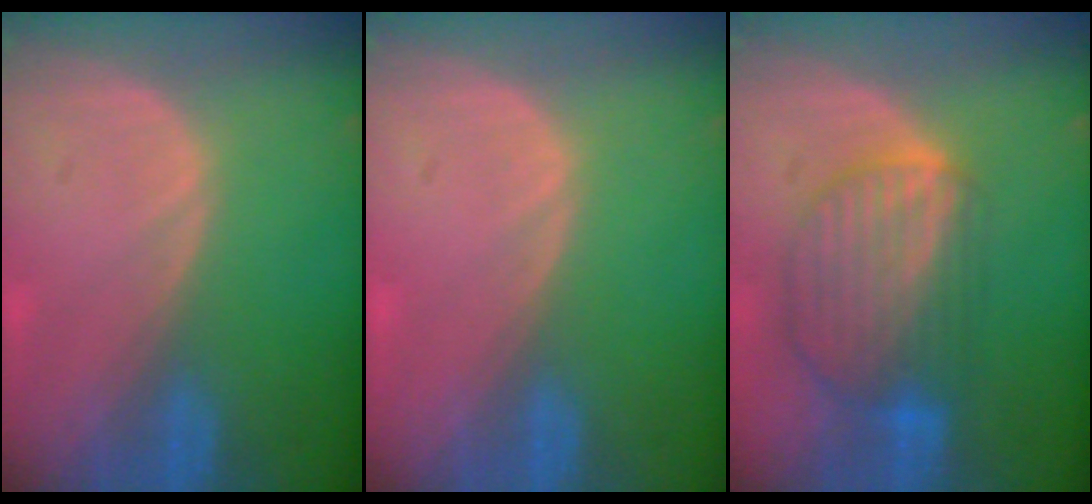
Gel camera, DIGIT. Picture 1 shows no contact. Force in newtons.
{"total": 0.5, "press": 0.1, "slide": 0.5}
{"total": 8.7, "press": 7.6, "slide": 4.1}